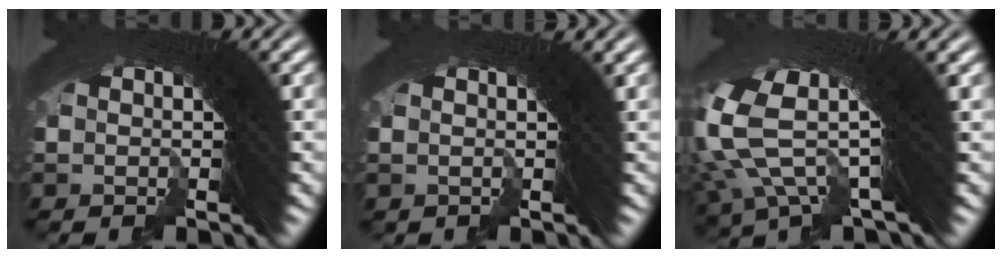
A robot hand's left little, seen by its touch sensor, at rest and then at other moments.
{"total": 1.4, "force": [1.1, -0.6, 0.6], "torque": [-0.007, 0.008, 0.017]}
{"total": 9.4, "force": [2.6, 4.5, 7.8], "torque": [-0.174, 0.005, 0.042]}